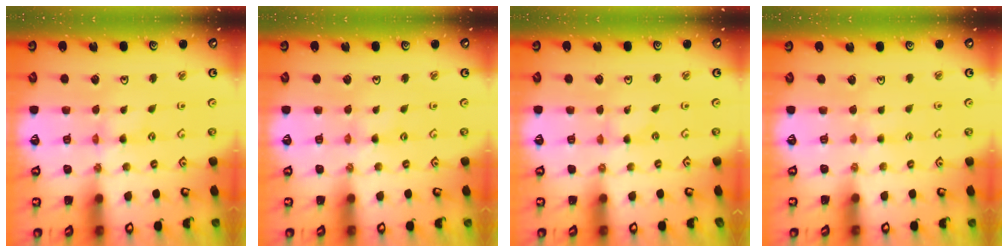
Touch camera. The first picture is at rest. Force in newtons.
{"total": 1.3, "press": 1.2, "slide": 0.2}
{"total": 0.0}
{"total": 2.3, "press": 2.3, "slide": 0.3}